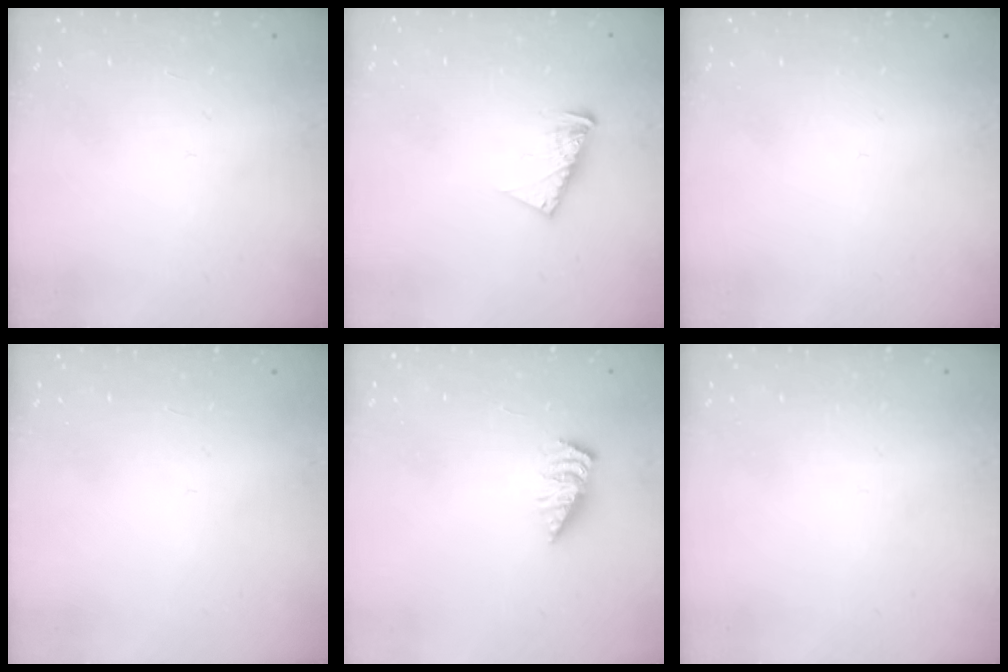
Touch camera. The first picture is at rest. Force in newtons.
{"total": 8.7, "press": 8.6, "slide": 0.8}
{"total": 0.0}
{"total": 0.0}
{"total": 2.9, "press": 2.9, "slide": 0.3}
{"total": 0.0}